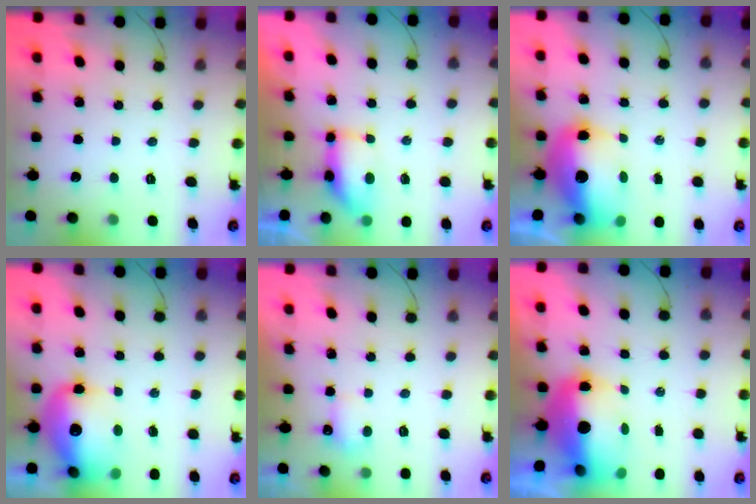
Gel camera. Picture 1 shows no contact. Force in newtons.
{"total": 6.8, "press": 6.8, "slide": 0.6}
{"total": 11.6, "press": 11.4, "slide": 2.2}
{"total": 15.6, "press": 15.1, "slide": 3.7}
{"total": 2.8, "press": 2.7, "slide": 0.6}
{"total": 11.7, "press": 11.5, "slide": 2.1}